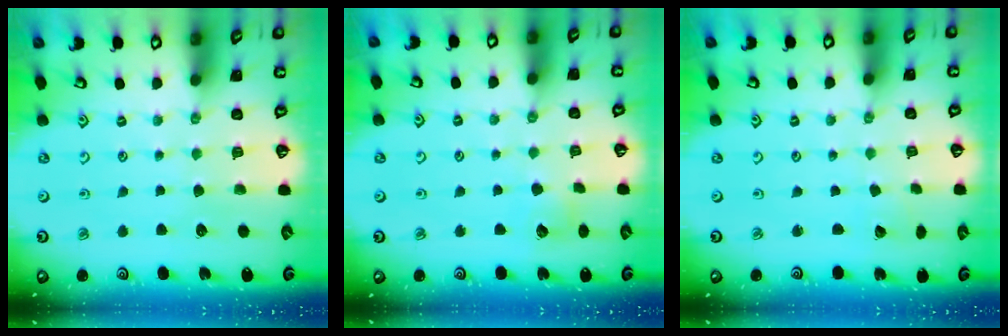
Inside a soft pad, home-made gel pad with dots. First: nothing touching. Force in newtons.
{"total": 3.4, "press": 3.4, "slide": 0.4}
{"total": 0.9, "press": 0.9, "slide": 0.1}